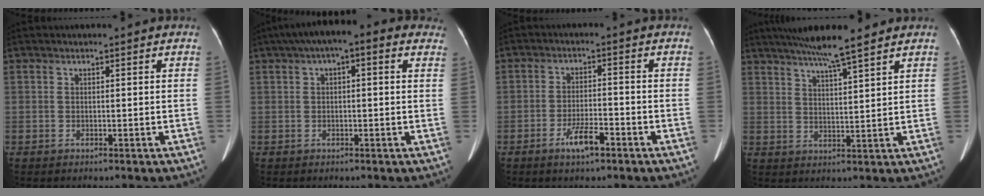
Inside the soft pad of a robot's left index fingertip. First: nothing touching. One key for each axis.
{"total": 9.0, "fx": 5.0, "fy": 3.0, "fz": 6.9, "tx": -0.093, "ty": 0.048, "tz": 0.062}
{"total": 4.6, "fx": -2.9, "fy": 1.0, "fz": 3.4, "tx": -0.065, "ty": -0.001, "tz": -0.051}
{"total": 9.4, "fx": 7.6, "fy": -0.2, "fz": 5.6, "tx": -0.093, "ty": 0.017, "tz": 0.119}